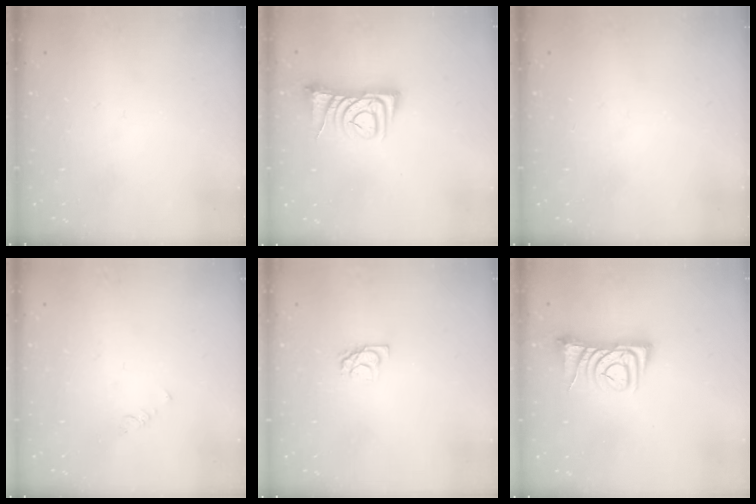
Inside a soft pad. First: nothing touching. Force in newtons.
{"total": 6.7, "press": 6.7, "slide": 0.4}
{"total": 0.0}
{"total": 1.0, "press": 0.9, "slide": 0.3}
{"total": 4.9, "press": 4.9, "slide": 0.6}
{"total": 6.7, "press": 6.7, "slide": 0.4}